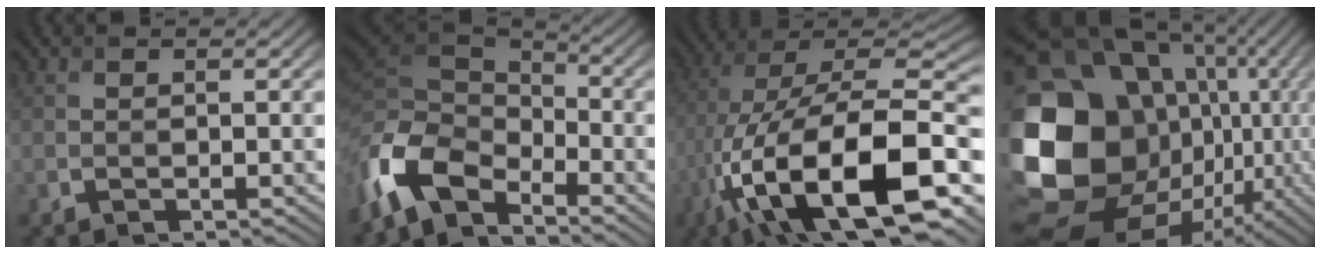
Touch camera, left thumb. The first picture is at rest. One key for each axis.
{"total": 11.8, "fx": -6.6, "fy": 6.5, "fz": 7.3, "tx": -0.191, "ty": -0.021, "tz": -0.131}
{"total": 20.3, "fx": -6.9, "fy": 8.7, "fz": 17.0, "tx": -0.305, "ty": -0.002, "tz": -0.122}
{"total": 22.2, "fx": -1.1, "fy": 17.6, "fz": 13.5, "tx": -0.336, "ty": -0.049, "tz": 0.017}